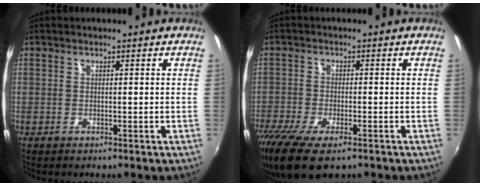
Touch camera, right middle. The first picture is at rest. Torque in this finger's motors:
{"motor_torque": [1.28, -0.85, 0.38, 0.18]}